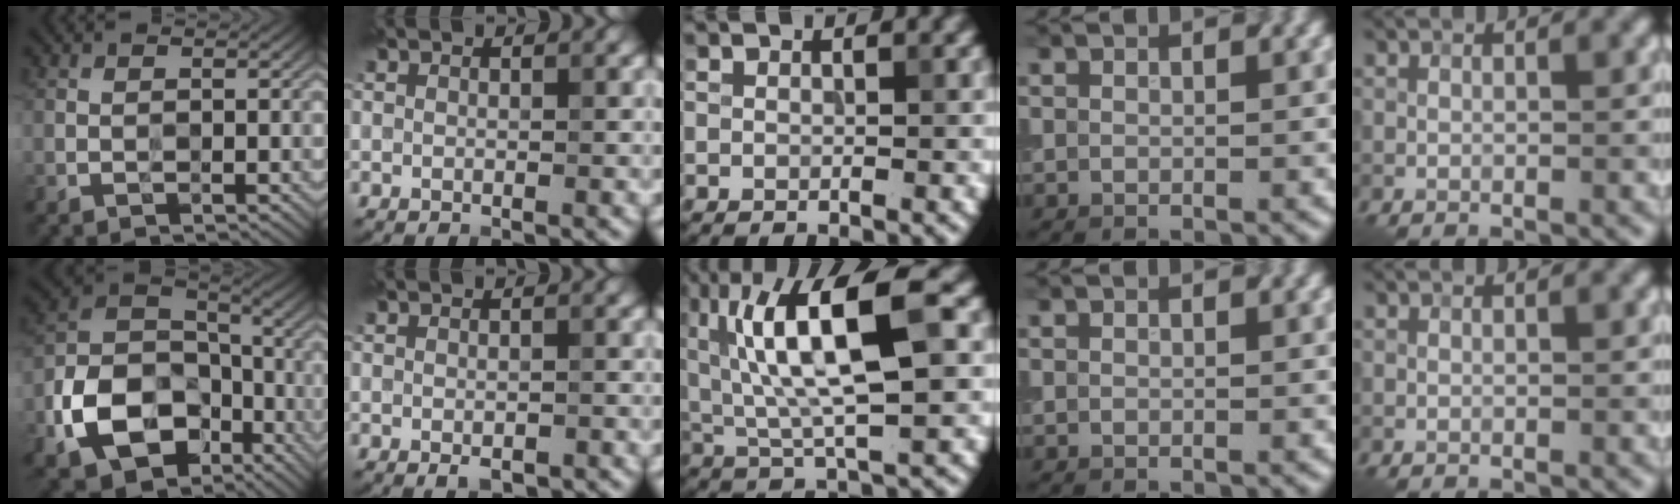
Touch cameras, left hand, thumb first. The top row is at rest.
{"thumb": {"total": 14.8, "force": [-6.8, 9.9, 8.7], "torque": [-0.194, -0.037, -0.125]}, "index": {"total": 1.6, "force": [-0.9, 0.7, 1.2], "torque": [-0.015, -0.004, -0.010]}, "middle": {"total": 11.0, "force": [2.5, 3.0, 10.3], "torque": [-0.182, 0.015, 0.045]}}